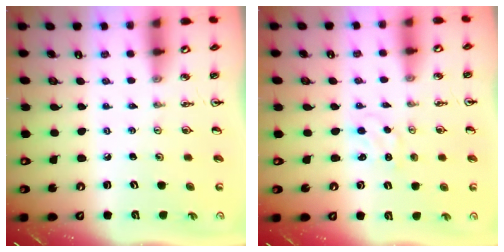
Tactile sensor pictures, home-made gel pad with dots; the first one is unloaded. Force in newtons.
{"total": 1.5, "press": 1.5, "slide": 0.2}